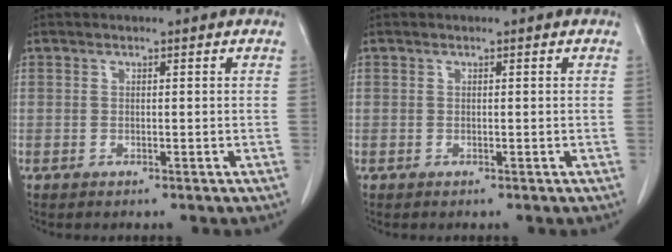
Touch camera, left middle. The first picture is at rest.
{"total": 0.0}